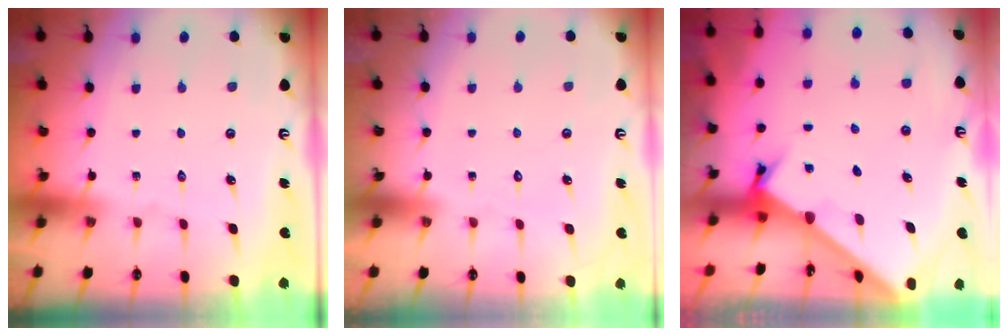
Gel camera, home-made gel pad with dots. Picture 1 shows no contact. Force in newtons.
{"total": 1.7, "press": 1.7, "slide": 0.1}
{"total": 2.5, "press": 2.5, "slide": 0.2}